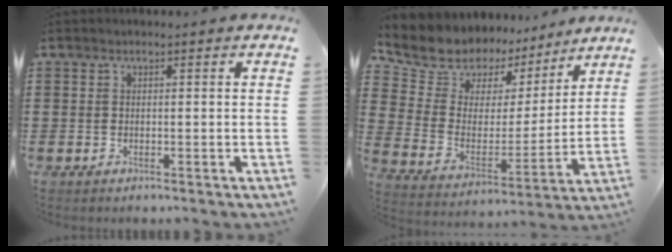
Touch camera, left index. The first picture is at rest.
{"total": 8.5, "force": [7.4, 4.2, -0.3], "torque": [-0.057, -0.067, 0.135]}